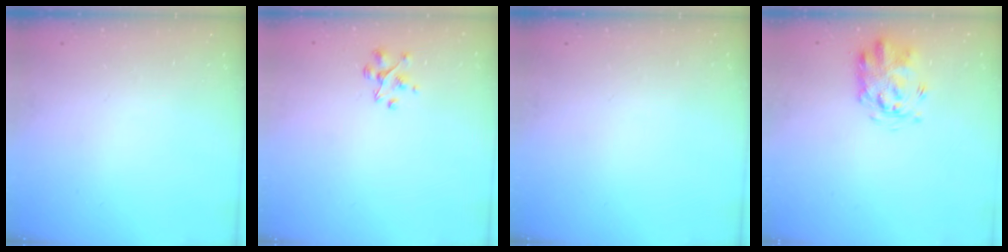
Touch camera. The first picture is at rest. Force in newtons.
{"total": 2.6, "press": 2.6, "slide": 0.5}
{"total": 0.0}
{"total": 3.4, "press": 3.3, "slide": 0.7}